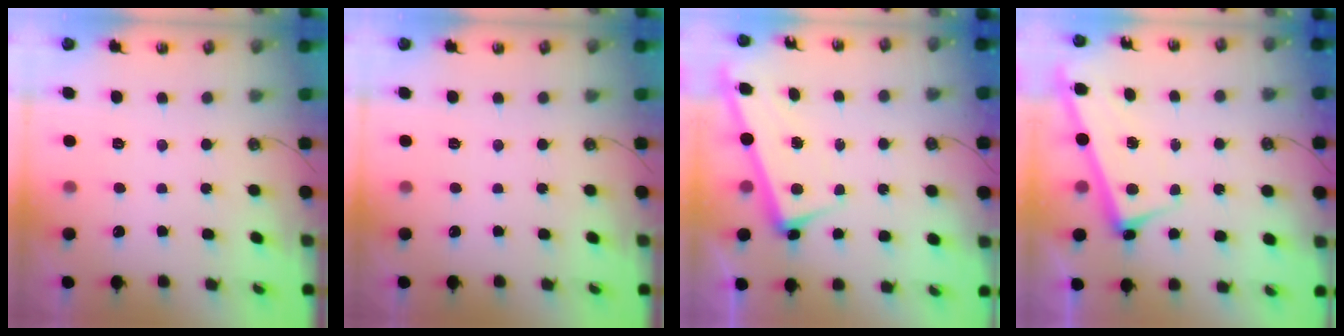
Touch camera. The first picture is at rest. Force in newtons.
{"total": 0.0}
{"total": 2.2, "press": 2.1, "slide": 0.9}
{"total": 2.3, "press": 2.3, "slide": 0.5}